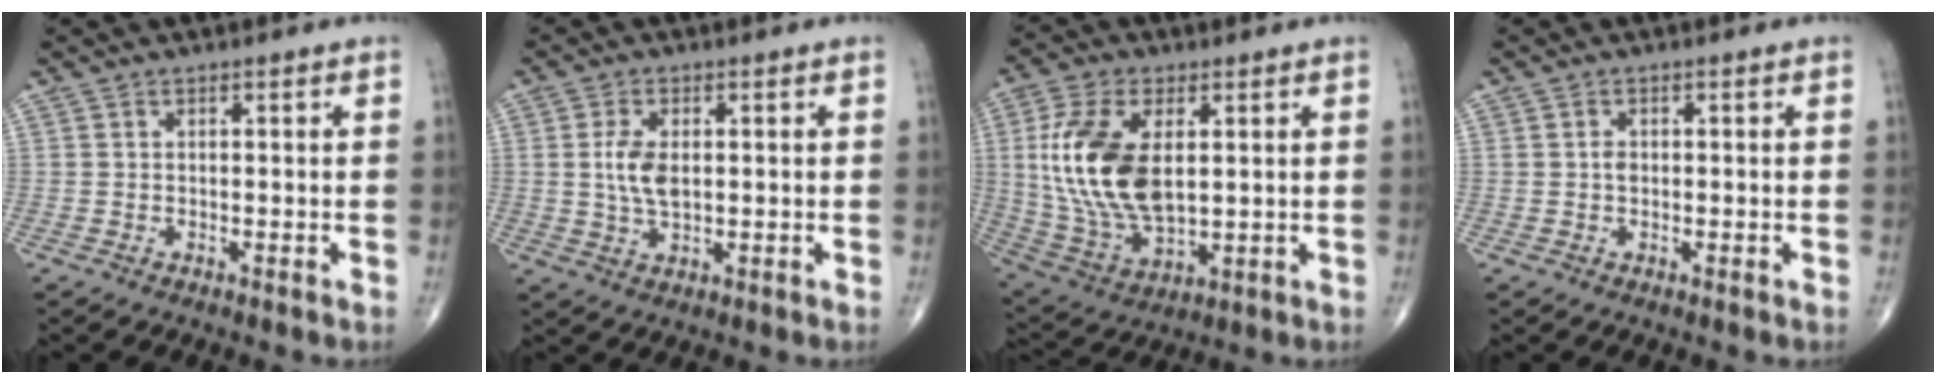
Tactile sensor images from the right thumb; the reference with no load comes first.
{"total": 5.8, "force": [0.6, 3.1, 4.9], "torque": [-0.097, -0.005, 0.014]}
{"total": 18.0, "force": [2.8, 9.8, 14.8], "torque": [-0.298, -0.014, 0.062]}
{"total": 1.4, "force": [0.1, 1.0, 0.9], "torque": [-0.012, 0.002, 0.001]}